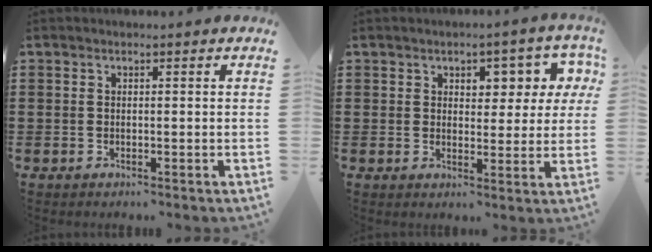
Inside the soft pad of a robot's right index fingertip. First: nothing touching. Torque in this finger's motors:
{"motor_torque": [0.98, 0.31, 0.55, 0.04]}